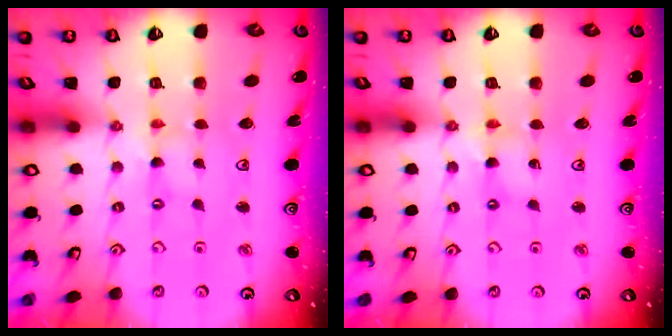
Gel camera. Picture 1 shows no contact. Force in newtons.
{"total": 2.0, "press": 1.9, "slide": 0.3}